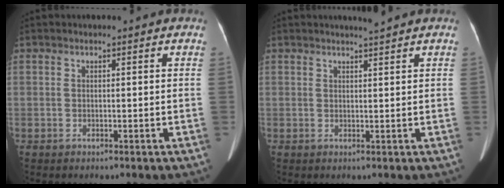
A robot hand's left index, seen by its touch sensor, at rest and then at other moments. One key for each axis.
{"total": 1.9, "fx": 1.7, "fy": -0.5, "fz": 0.7, "tx": -0.009, "ty": -0.001, "tz": 0.030}